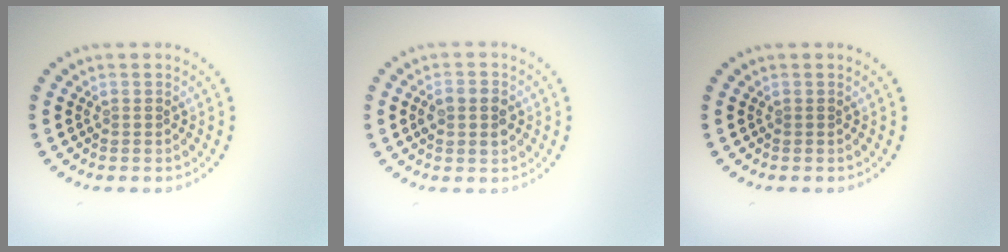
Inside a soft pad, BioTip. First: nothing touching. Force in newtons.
{"total": 2.7, "press": 2.7, "slide": 0.1}
{"total": 0.0}